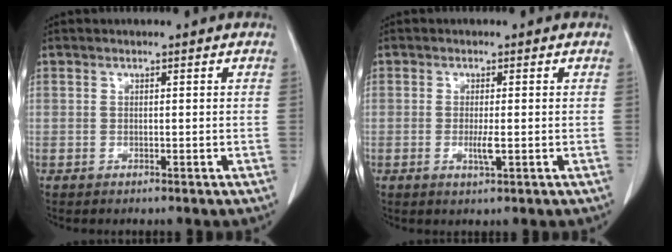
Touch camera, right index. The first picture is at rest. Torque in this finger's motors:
{"motor_torque": [0.85, 0.04, 0.16, 0.06]}